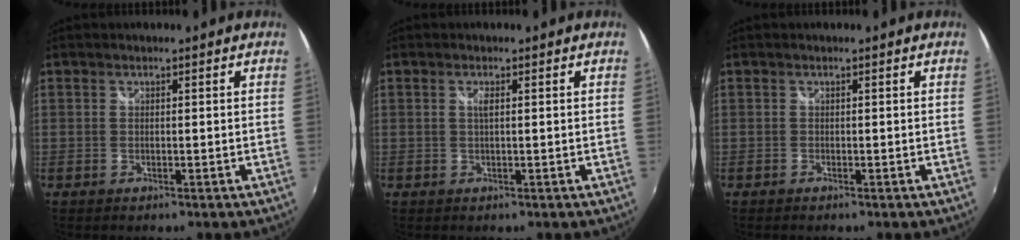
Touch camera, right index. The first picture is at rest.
{"total": 1.1, "force": [0.2, 0.0, 1.1], "torque": [-0.020, 0.000, 0.003]}
{"total": 0.0}